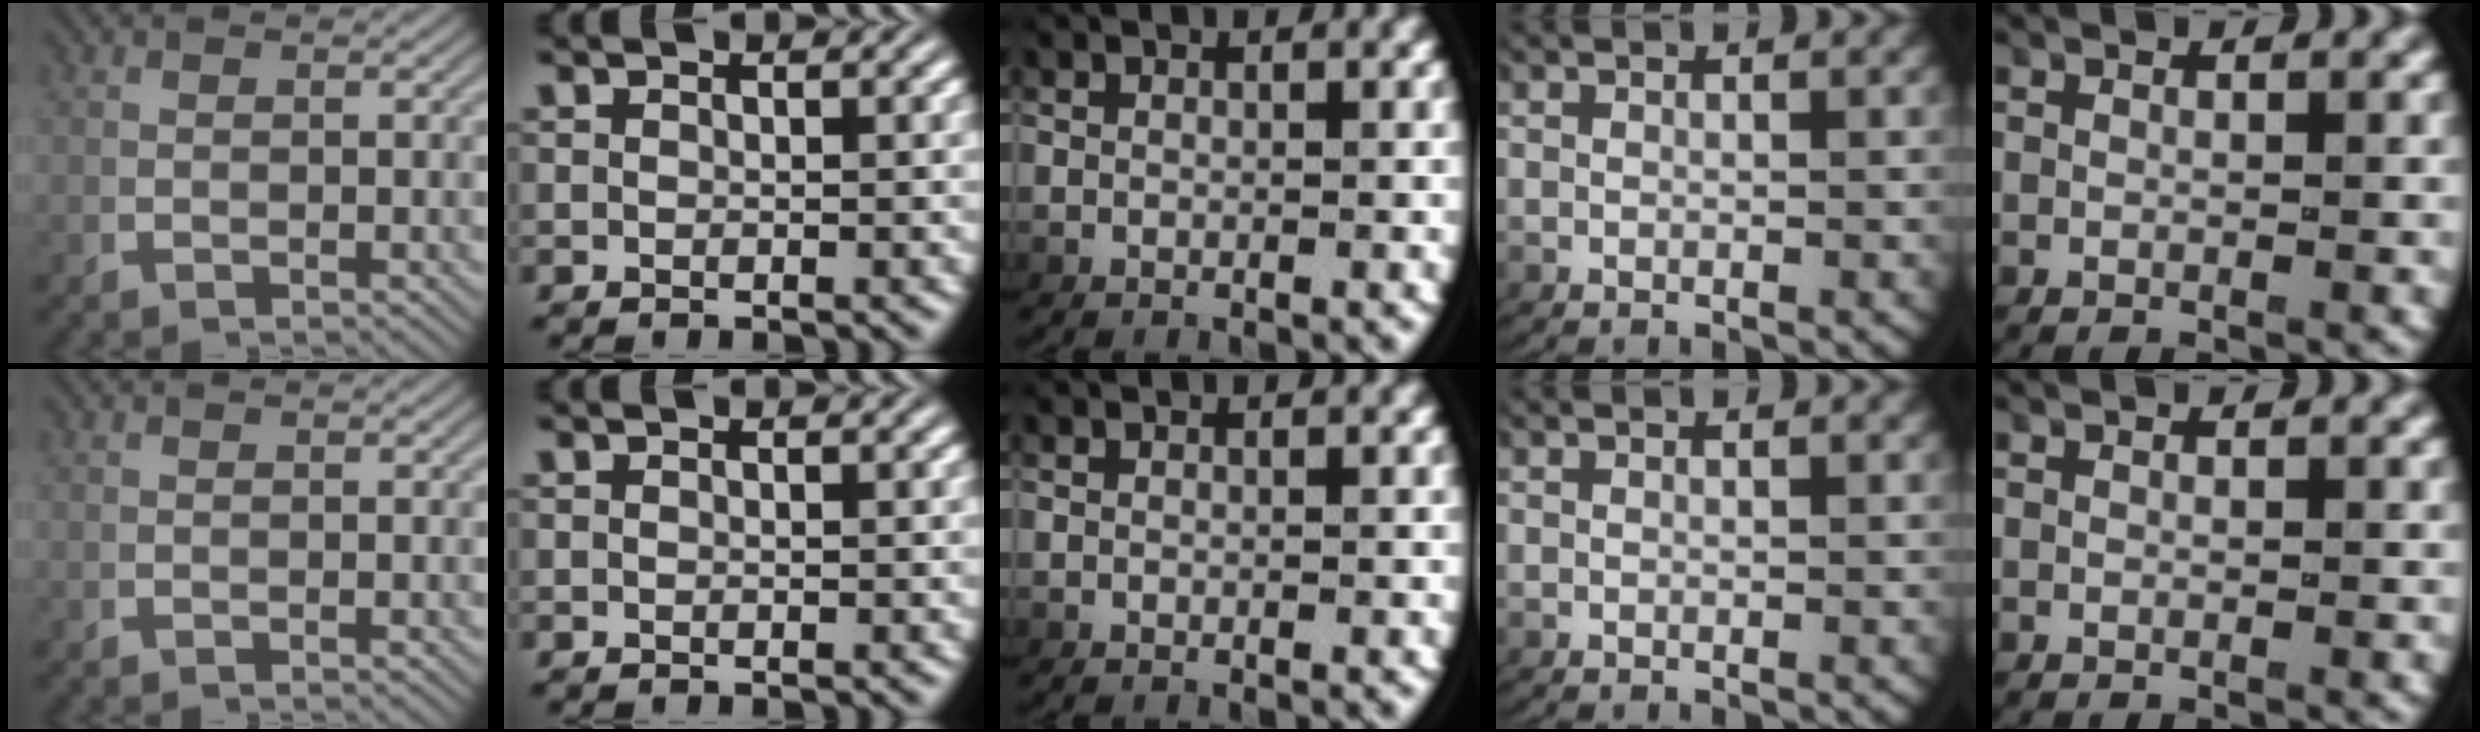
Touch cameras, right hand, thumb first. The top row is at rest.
{}